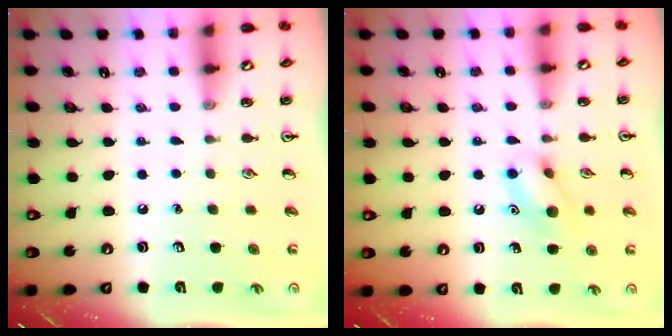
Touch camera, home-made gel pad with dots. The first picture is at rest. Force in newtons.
{"total": 10.5, "press": 10.5, "slide": 0.7}